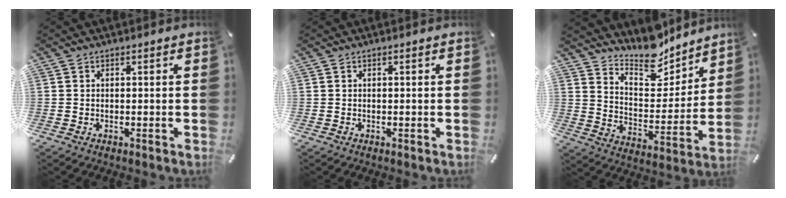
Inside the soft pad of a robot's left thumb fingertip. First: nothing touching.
{"total": 0.0}
{"total": 12.8, "force": [11.9, 4.2, 2.3], "torque": [-0.044, -0.116, 0.216]}